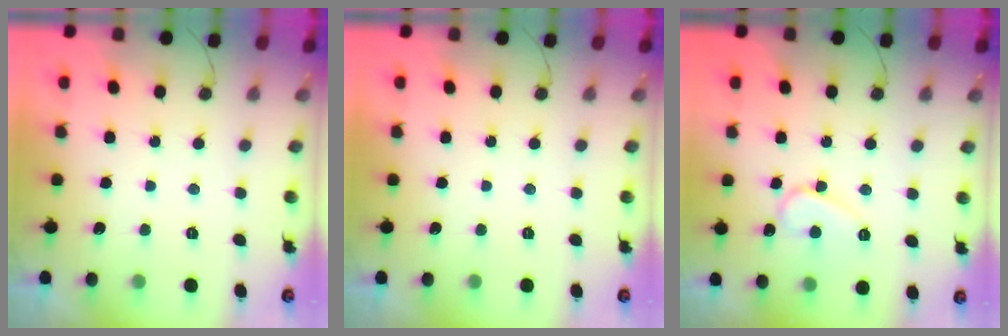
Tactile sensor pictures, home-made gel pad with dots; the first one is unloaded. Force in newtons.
{"total": 0.0}
{"total": 9.0, "press": 9.0, "slide": 1.1}